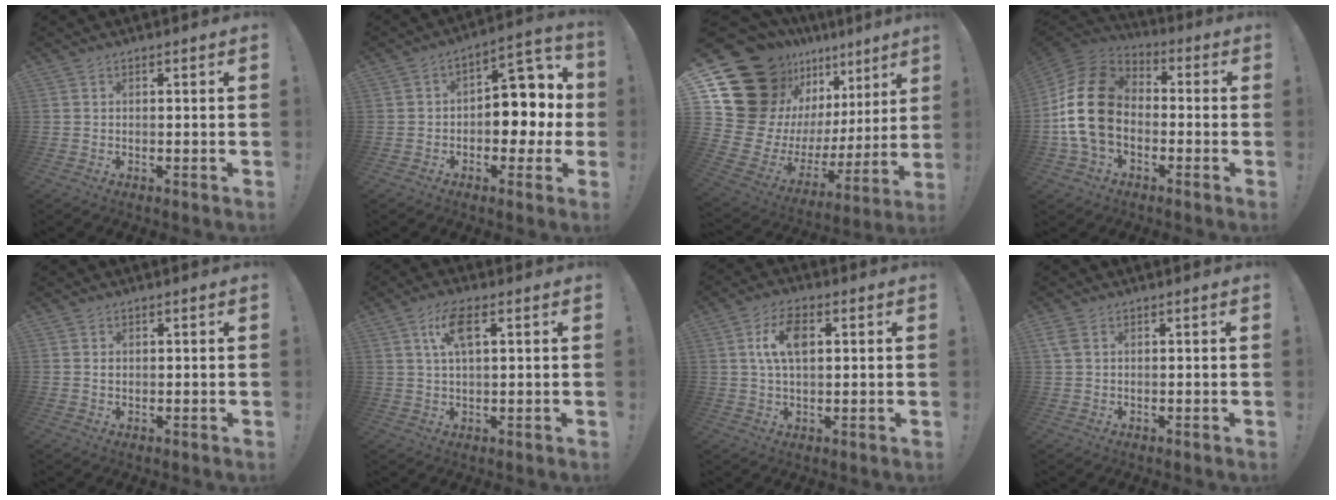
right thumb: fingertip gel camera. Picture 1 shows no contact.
{"total": 10.0, "force": [-0.6, 7.6, 6.5], "torque": [-0.066, 0.005, -0.006]}
{"total": 22.6, "force": [11.8, 14.3, 12.9], "torque": [-0.207, -0.121, 0.265]}
{"total": 19.1, "force": [-1.2, 13.6, 13.4], "torque": [-0.250, 0.026, -0.008]}
{"total": 0.8, "force": [0.3, 0.7, 0.1], "torque": [0.004, -0.001, 0.006]}
{"total": 7.8, "force": [2.9, 2.9, 6.7], "torque": [-0.122, 0.005, 0.050]}
{"total": 8.6, "force": [2.2, 4.6, 6.9], "torque": [-0.116, 0.005, 0.038]}
{"total": 2.5, "force": [0.9, 1.5, 1.8], "torque": [-0.044, 0.007, 0.020]}